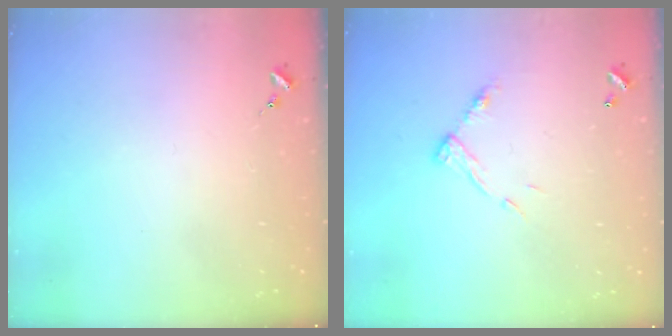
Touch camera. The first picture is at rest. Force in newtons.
{"total": 8.9, "press": 8.9, "slide": 0.5}